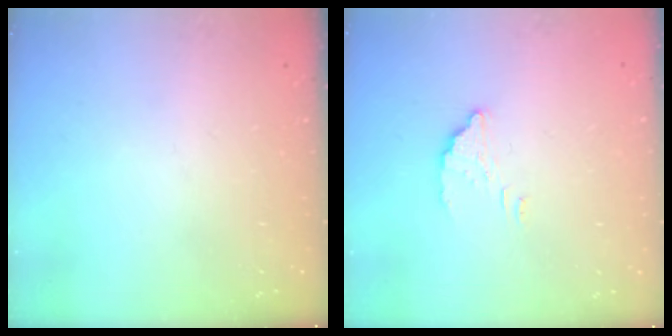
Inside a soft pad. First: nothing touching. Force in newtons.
{"total": 2.9, "press": 2.9, "slide": 0.3}